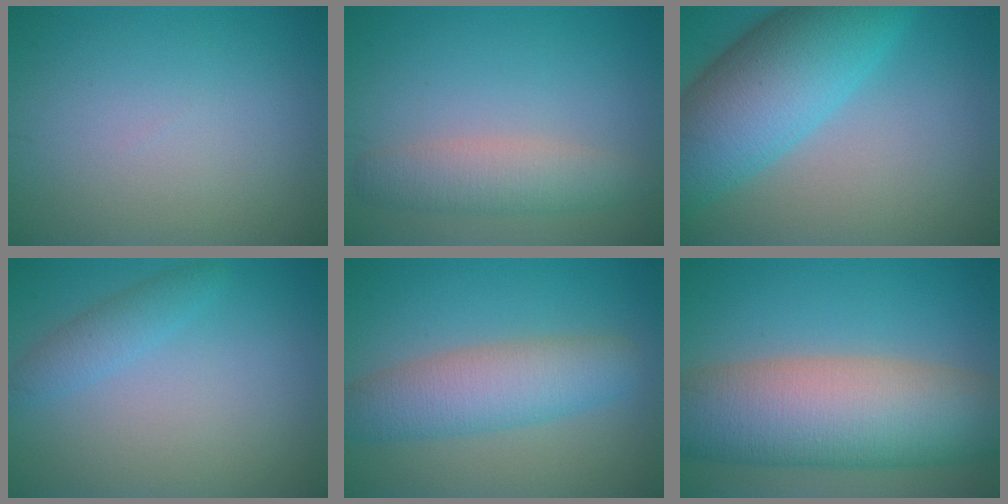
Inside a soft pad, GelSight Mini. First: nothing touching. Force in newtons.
{"total": 3.6, "press": 3.6, "slide": 0.3}
{"total": 10.5, "press": 10.5, "slide": 0.4}
{"total": 1.9, "press": 1.9, "slide": 0.1}
{"total": 5.6, "press": 5.6, "slide": 0.2}
{"total": 12.5, "press": 12.5, "slide": 0.6}